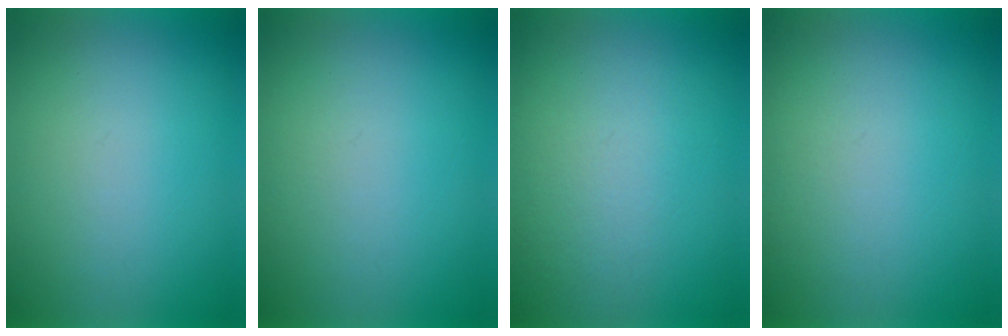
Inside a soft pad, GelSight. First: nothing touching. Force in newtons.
{"total": 1.1}
{"total": 3.7}
{"total": 1.2}